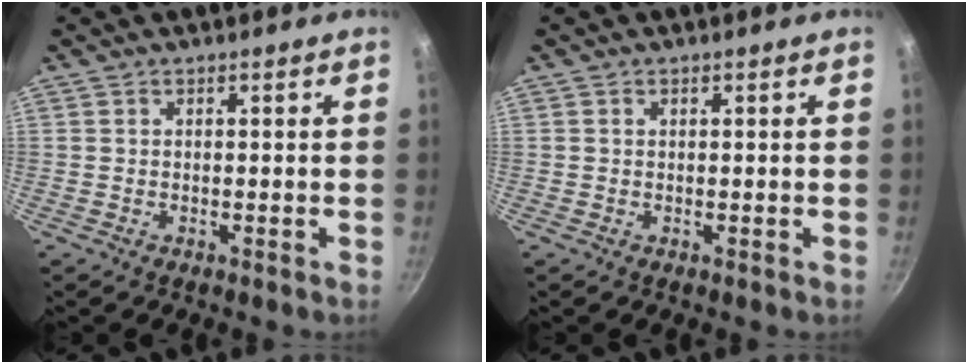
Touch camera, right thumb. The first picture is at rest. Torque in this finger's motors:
{"motor_torque": [-0.16, -0.05, 0.26, 0.02, -0.03]}